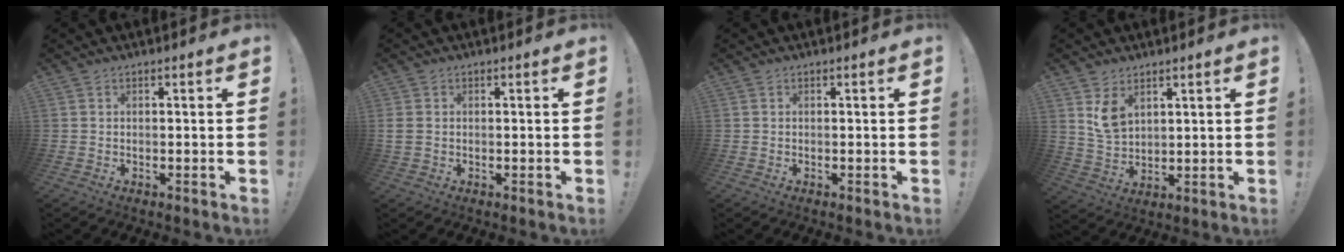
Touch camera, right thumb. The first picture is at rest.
{"total": 2.1, "force": [0.3, 1.7, 1.2], "torque": [-0.035, 0.006, 0.007]}
{"total": 0.0}
{"total": 7.0, "force": [4.2, 4.5, 3.3], "torque": [-0.048, -0.024, 0.081]}